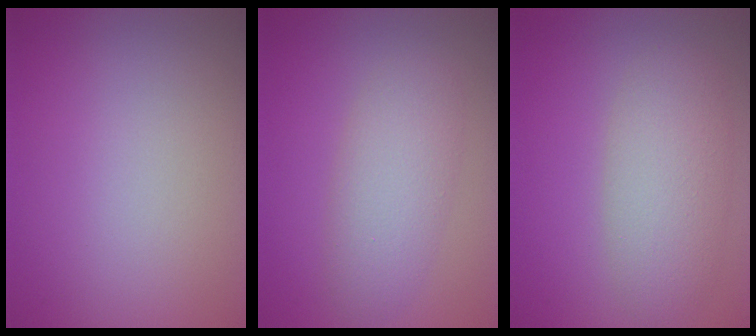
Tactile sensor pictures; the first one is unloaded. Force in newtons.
{"total": 4.0, "press": 4.0, "slide": 0.3}
{"total": 4.7, "press": 4.7, "slide": 0.1}